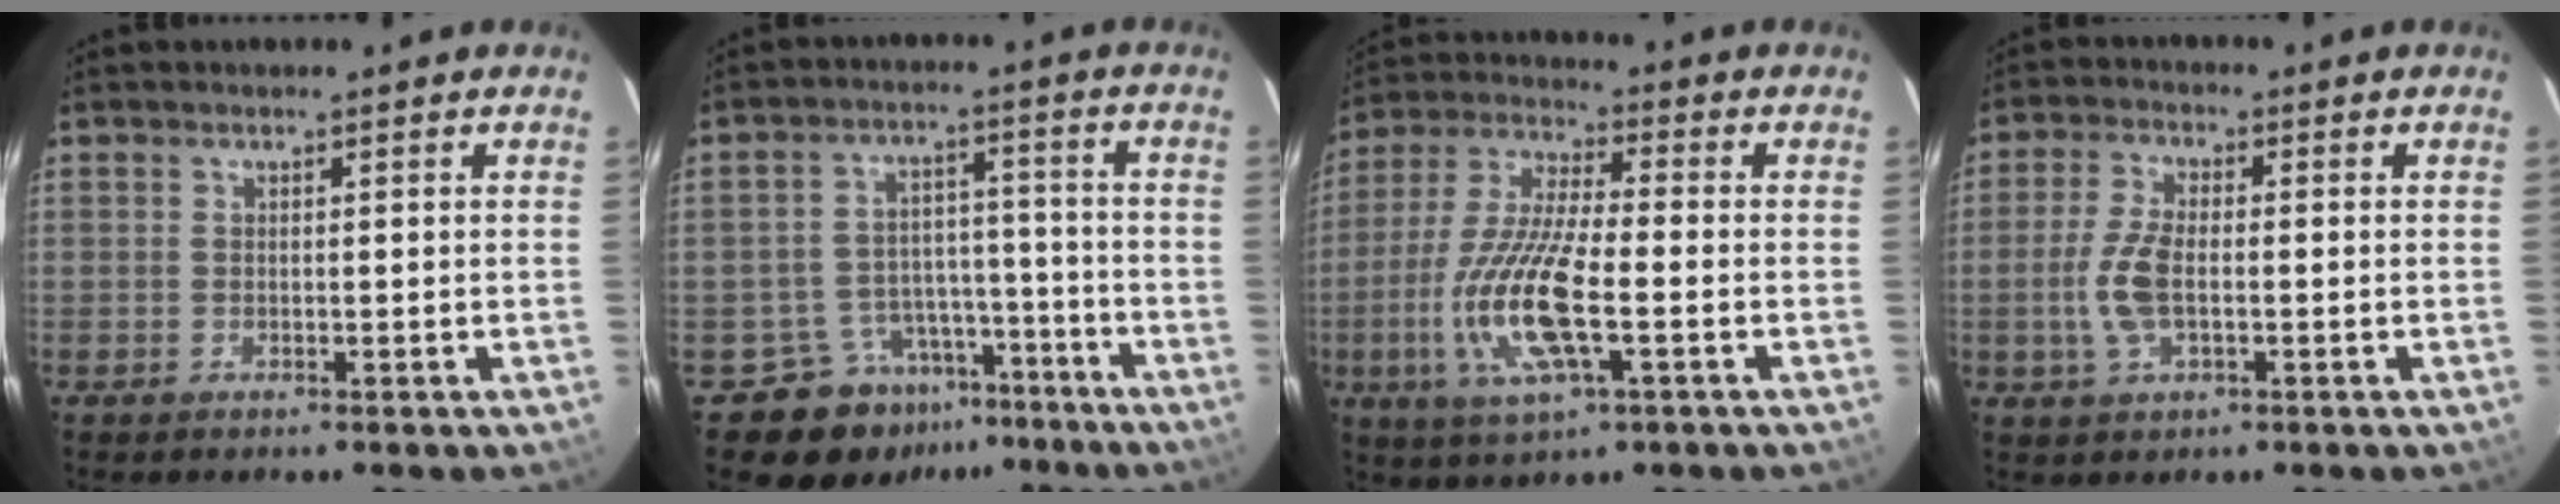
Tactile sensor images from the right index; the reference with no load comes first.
{"total": 9.6, "force": [-6.7, 6.6, 1.8], "torque": [-0.039, 0.037, -0.088]}
{"total": 15.6, "force": [-4.0, 4.4, 14.4], "torque": [-0.304, -0.009, -0.080]}
{"total": 7.0, "force": [-1.2, 3.4, 6.1], "torque": [-0.135, 0.003, -0.023]}